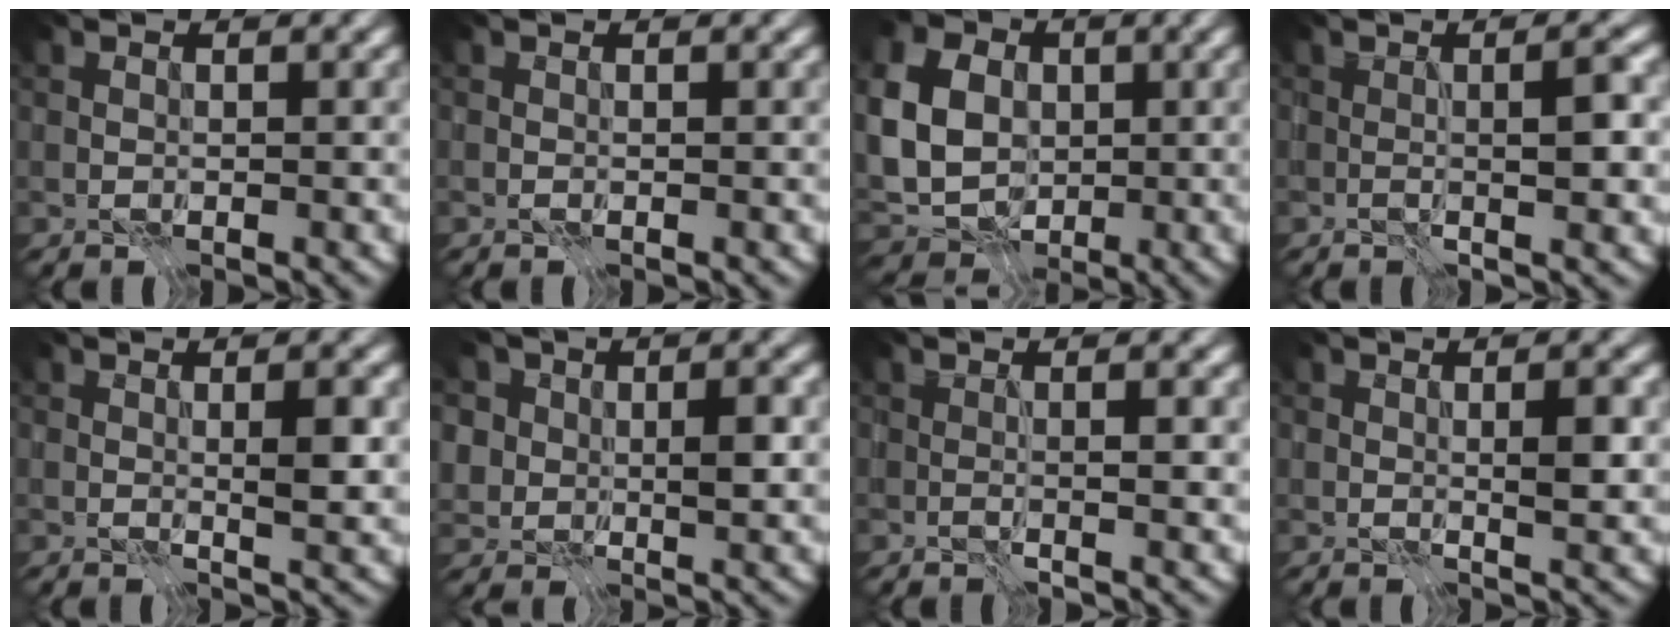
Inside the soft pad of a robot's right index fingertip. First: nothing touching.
{"total": 0.0}
{"total": 9.3, "force": [0.5, 7.3, 5.8], "torque": [-0.133, 0.000, 0.000]}
{"total": 2.6, "force": [-0.3, 0.1, 2.6], "torque": [-0.039, 0.003, -0.005]}
{"total": 2.5, "force": [0.2, 0.3, 2.5], "torque": [-0.041, -0.004, 0.004]}
{"total": 4.3, "force": [0.8, 3.3, 2.6], "torque": [-0.044, -0.003, 0.011]}
{"total": 1.2, "force": [-0.2, -0.2, 1.1], "torque": [-0.016, -0.002, -0.004]}
{"total": 2.4, "force": [0.2, 0.6, 2.3], "torque": [-0.041, -0.005, 0.004]}